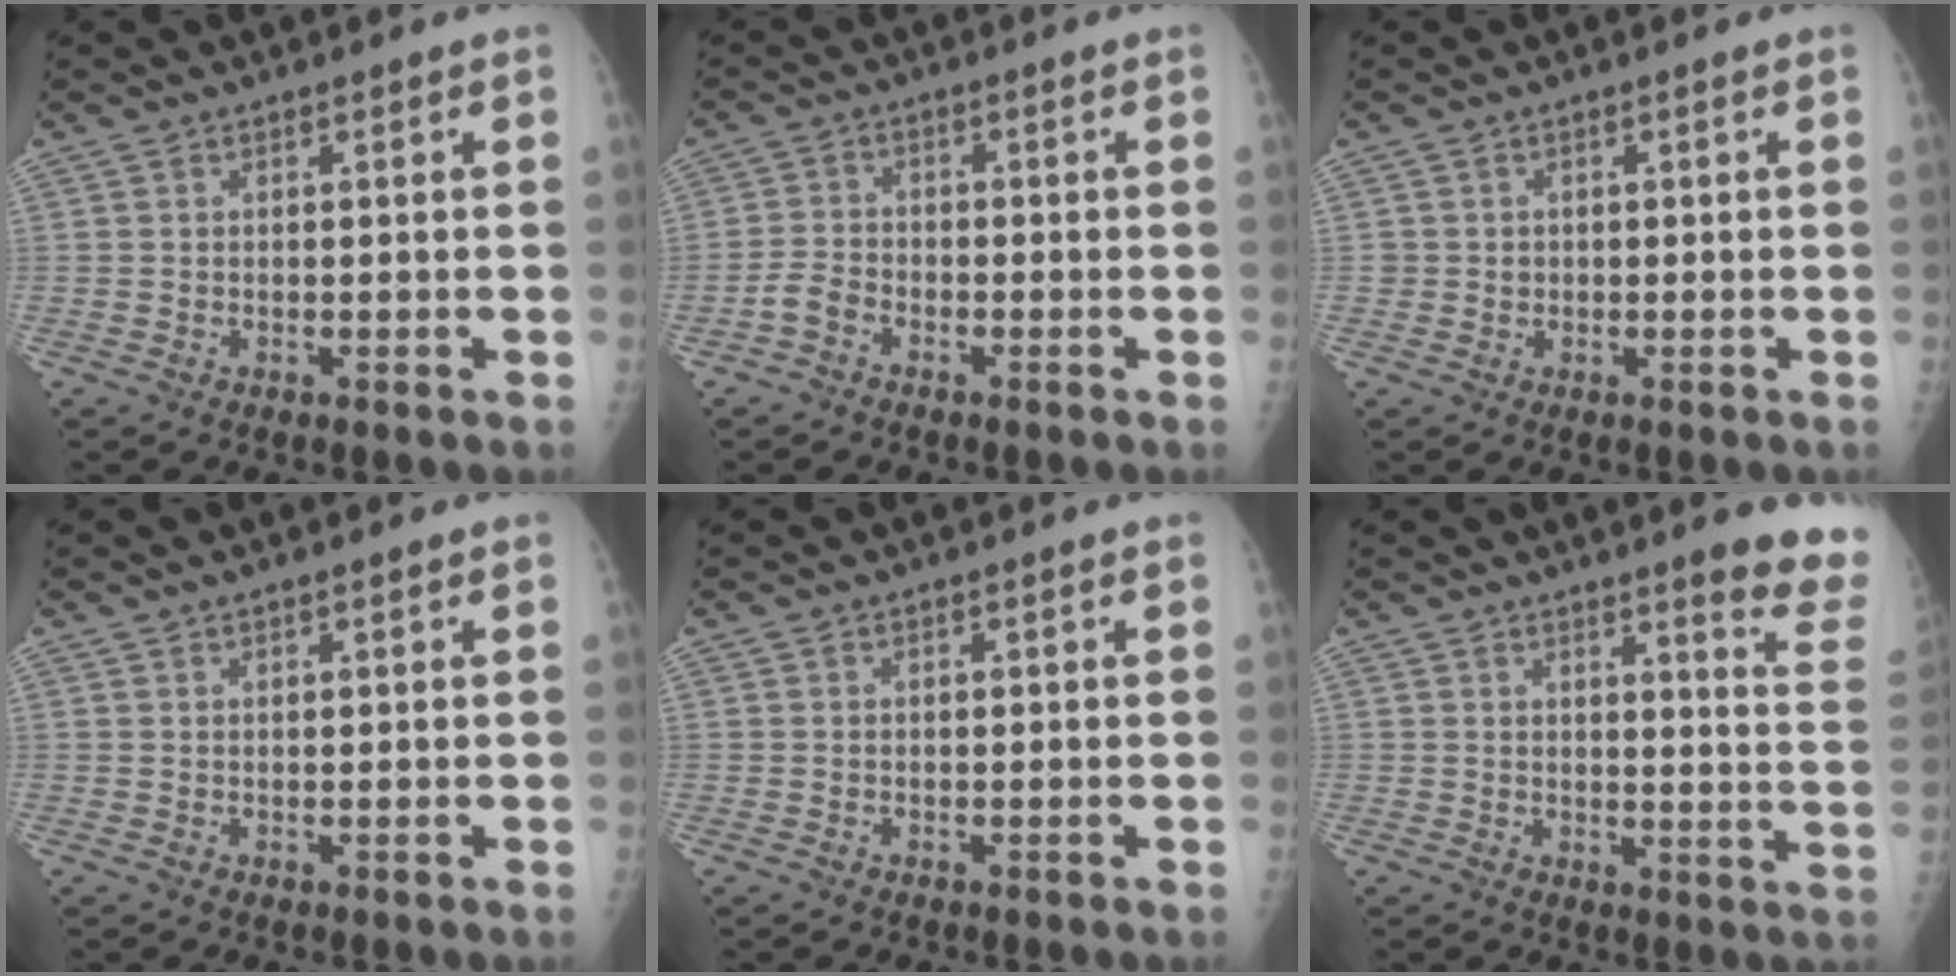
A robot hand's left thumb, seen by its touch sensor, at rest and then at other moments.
{"total": 3.3, "force": [-2.0, 2.0, 1.7], "torque": [-0.033, 0.014, -0.042]}
{"total": 1.3, "force": [0.0, 1.3, 0.1], "torque": [0.007, 0.005, -0.001]}
{"total": 0.6, "force": [0.5, 0.1, 0.4], "torque": [-0.005, -0.001, 0.009]}
{"total": 0.0}
{"total": 11.6, "force": [9.0, 1.3, 7.2], "torque": [-0.059, -0.056, 0.093]}